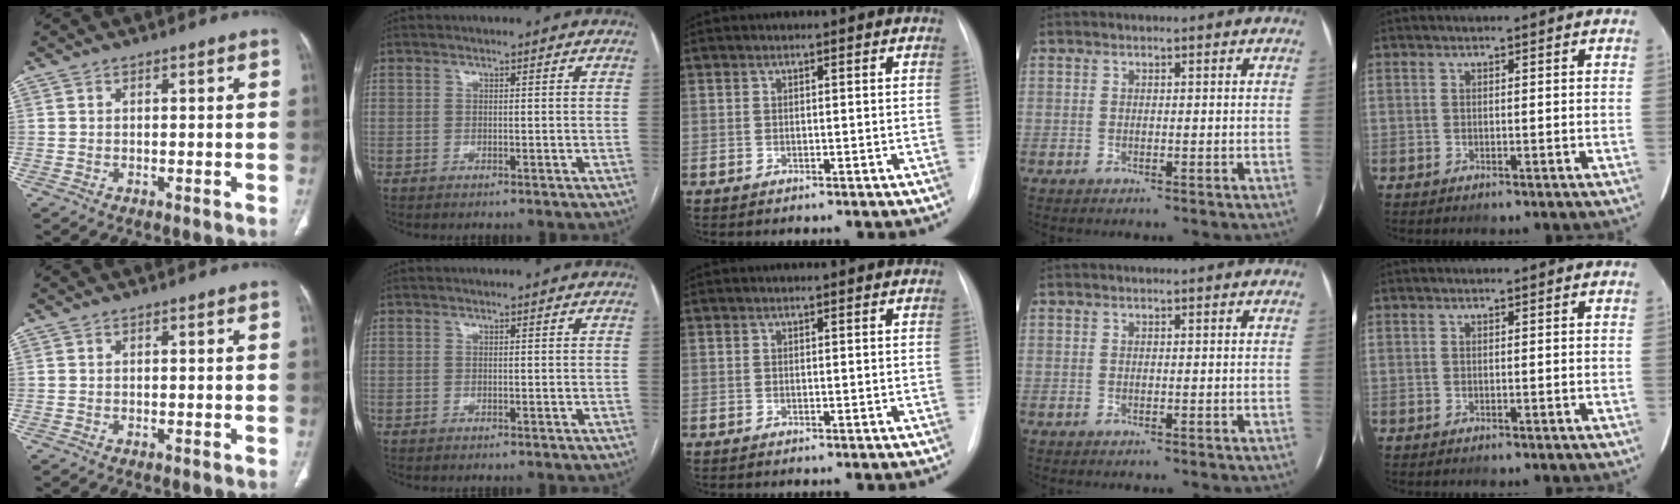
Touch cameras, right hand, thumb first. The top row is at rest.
{}